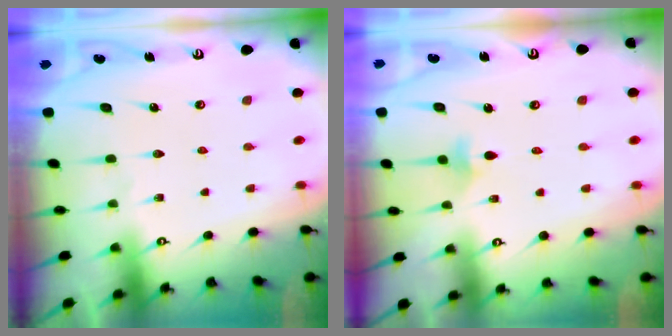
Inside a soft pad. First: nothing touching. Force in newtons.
{"total": 3.5, "press": 3.4, "slide": 0.8}